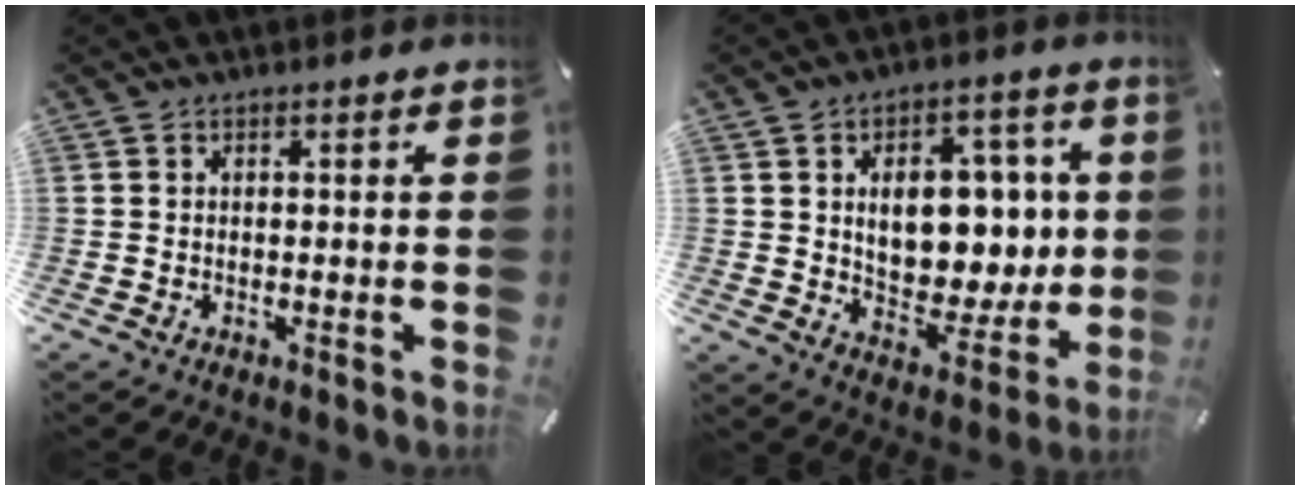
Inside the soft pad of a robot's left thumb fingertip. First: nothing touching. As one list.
[{"total": 13.9, "force": [2.7, 10.0, 9.3], "torque": [-0.114, -0.012, 0.052]}]